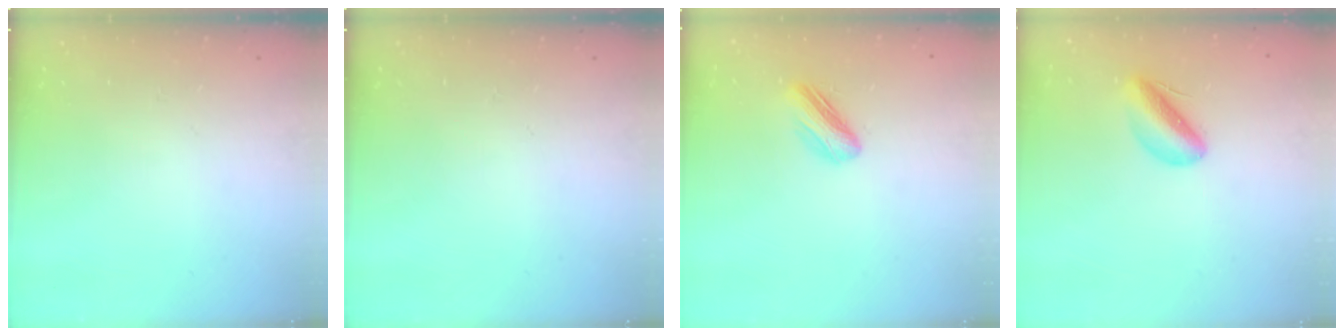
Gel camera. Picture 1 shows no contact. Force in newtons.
{"total": 0.0}
{"total": 5.1, "press": 5.1, "slide": 0.4}
{"total": 6.3, "press": 6.1, "slide": 1.8}